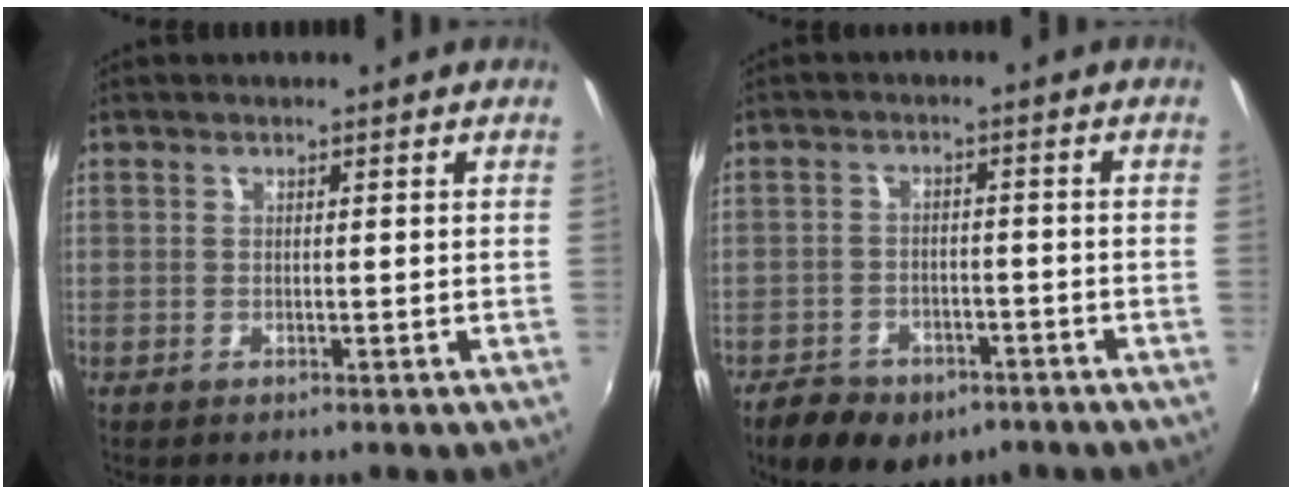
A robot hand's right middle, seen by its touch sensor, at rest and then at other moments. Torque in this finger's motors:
{"motor_torque": [1.15, -1.00, 0.13, 0.04]}